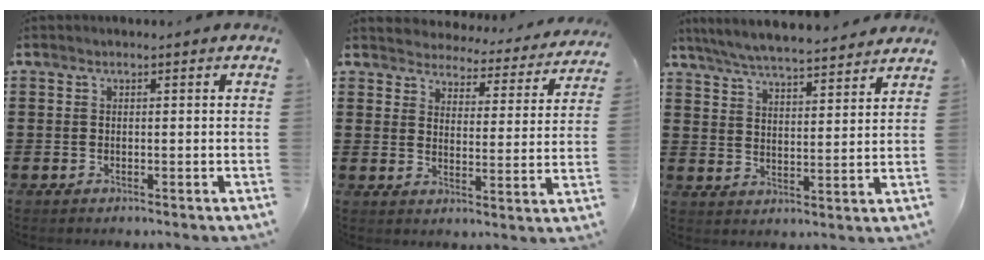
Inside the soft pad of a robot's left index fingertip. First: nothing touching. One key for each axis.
{"total": 3.8, "fx": 3.8, "fy": 0.4, "fz": -0.2, "tx": -0.014, "ty": -0.036, "tz": 0.059}
{"total": 5.8, "fx": 5.7, "fy": 0.0, "fz": 1.3, "tx": -0.050, "ty": -0.031, "tz": 0.098}